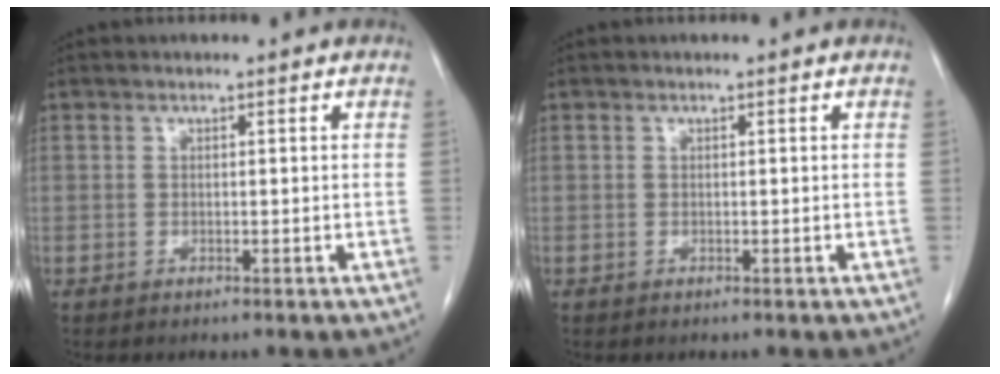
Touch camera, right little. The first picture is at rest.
{"total": 0.0}